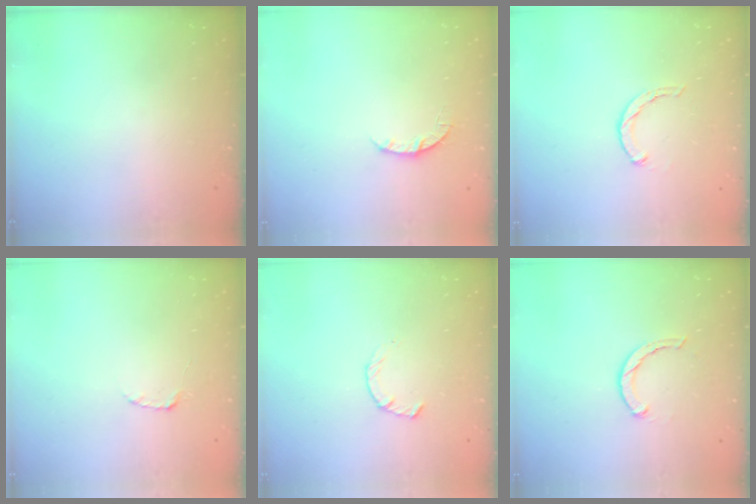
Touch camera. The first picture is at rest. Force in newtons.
{"total": 3.2, "press": 3.2, "slide": 0.5}
{"total": 1.1, "press": 1.1, "slide": 0.2}
{"total": 2.2, "press": 2.2, "slide": 0.3}
{"total": 2.3, "press": 2.2, "slide": 0.4}
{"total": 1.9, "press": 1.9, "slide": 0.3}